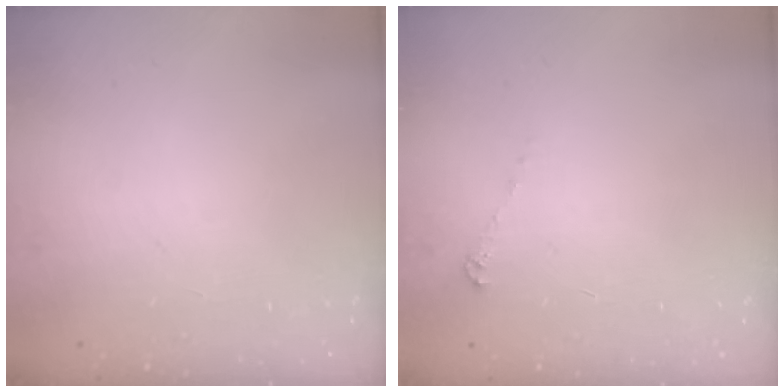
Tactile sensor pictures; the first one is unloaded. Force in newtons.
{"total": 4.3, "press": 4.2, "slide": 0.6}